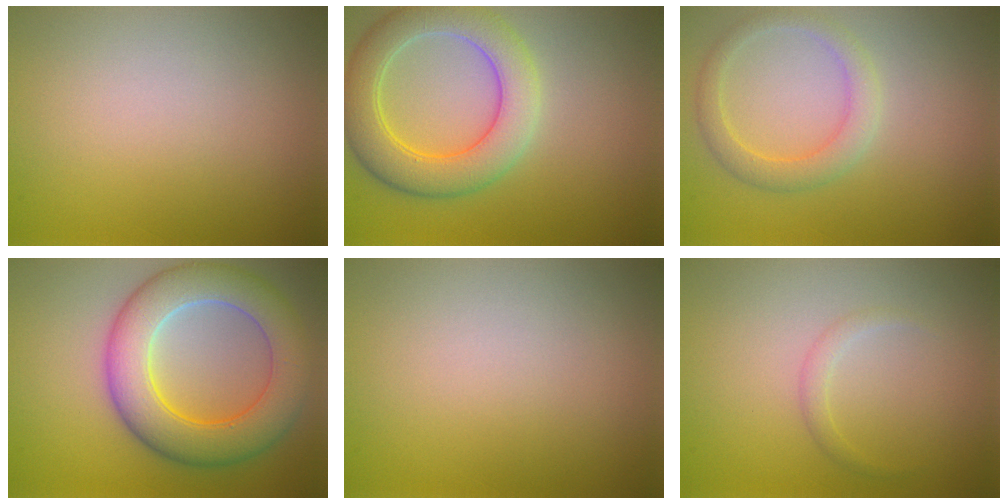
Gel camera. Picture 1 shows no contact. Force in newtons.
{"total": 6.6, "press": 6.6, "slide": 0.3}
{"total": 2.7, "press": 2.7, "slide": 0.0}
{"total": 8.6, "press": 8.5, "slide": 0.5}
{"total": 0.0}
{"total": 1.0, "press": 1.0, "slide": 0.1}